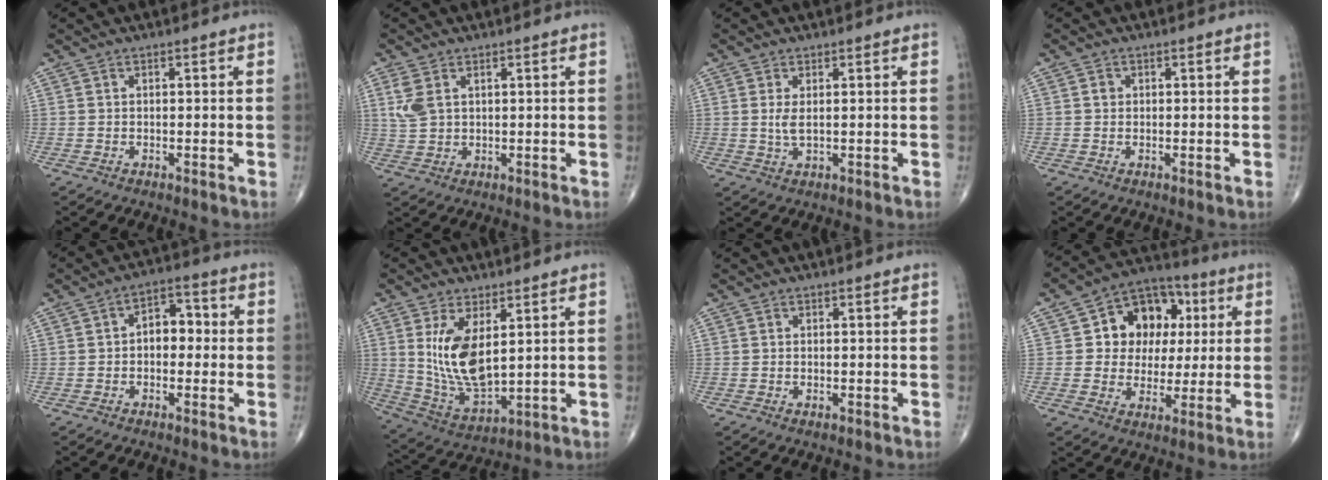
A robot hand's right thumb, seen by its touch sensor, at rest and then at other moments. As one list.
[{"total": 4.3, "force": [1.6, 2.7, 2.9], "torque": [-0.069, 0.001, 0.039]}, {"total": 2.6, "force": [0.4, 1.0, 2.3], "torque": [-0.052, -0.007, 0.014]}, {"total": 1.0, "force": [0.1, 0.9, 0.4], "torque": [-0.003, 0.002, 0.001]}, {"total": 6.4, "force": [-0.1, 4.3, 4.8], "torque": [-0.045, 0.024, -0.011]}, {"total": 12.8, "force": [3.2, 6.1, 10.8], "torque": [-0.200, -0.026, 0.081]}, {"total": 0.6, "force": [-0.2, 0.3, 0.5], "torque": [-0.010, -0.001, -0.004]}, {"total": 14.0, "force": [3.0, 11.3, 7.7], "torque": [-0.059, 0.010, 0.045]}]